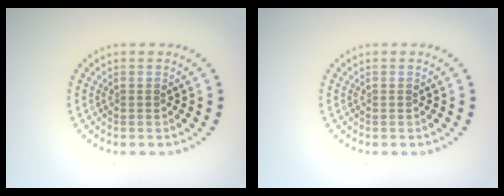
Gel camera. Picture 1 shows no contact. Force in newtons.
{"total": 0.0}